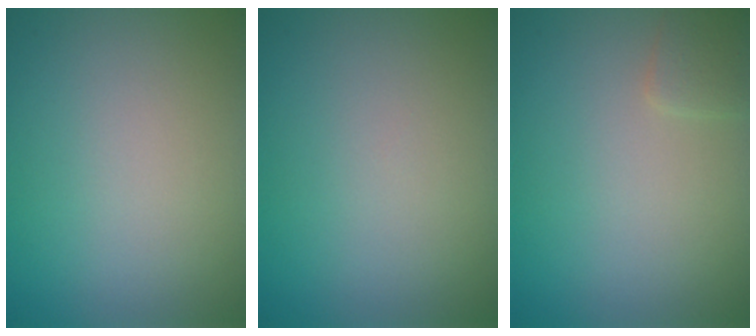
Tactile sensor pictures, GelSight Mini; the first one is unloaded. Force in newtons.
{"total": 0.0}
{"total": 1.3, "press": 1.3, "slide": 0.1}